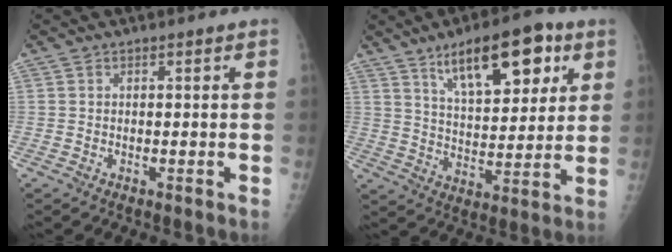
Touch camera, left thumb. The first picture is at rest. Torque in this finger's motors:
{"motor_torque": [0.30, 0.41, 1.05, -0.40, 0.29]}